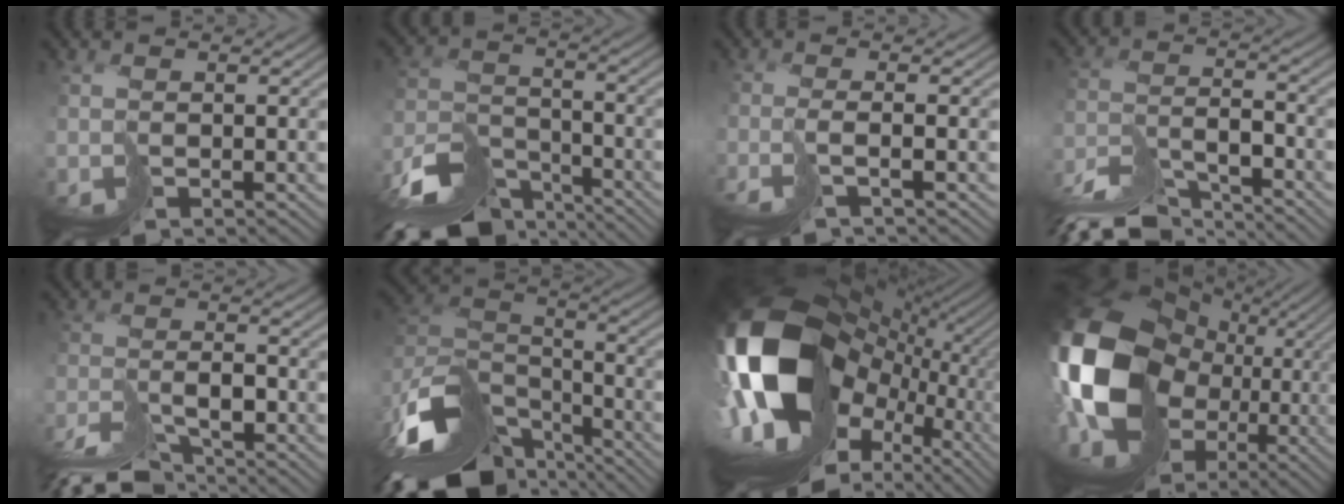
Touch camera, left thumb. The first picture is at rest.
{"total": 11.9, "force": [-10.2, 4.0, 4.7], "torque": [-0.100, -0.016, -0.169]}
{"total": 1.8, "force": [-0.8, -1.3, 0.9], "torque": [0.004, 0.007, -0.028]}
{"total": 9.9, "force": [-9.2, 1.5, 3.4], "torque": [-0.066, 0.000, -0.169]}
{"total": 6.9, "force": [-6.4, 0.8, 2.5], "torque": [-0.039, 0.000, -0.119]}
{"total": 15.9, "force": [-11.4, 6.8, 8.8], "torque": [-0.229, -0.028, -0.173]}
{"total": 21.6, "force": [-0.2, 15.0, 15.6], "torque": [-0.314, -0.036, 0.005]}
{"total": 20.9, "force": [0.4, 16.9, 12.4], "torque": [-0.328, -0.029, 0.030]}